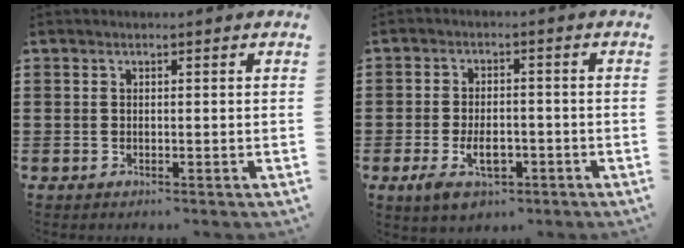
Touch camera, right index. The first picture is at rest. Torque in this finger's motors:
{"motor_torque": [1.77, 0.37, 0.59, 0.16]}